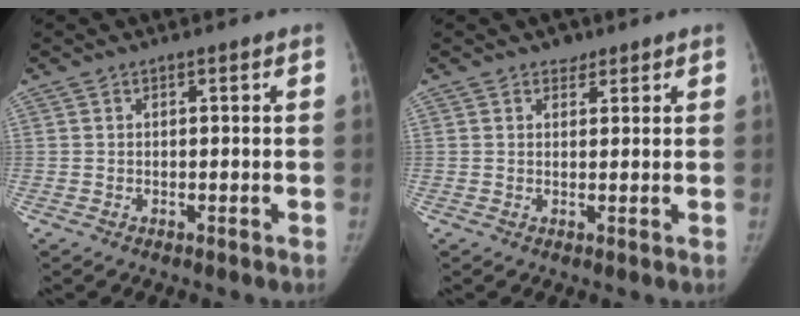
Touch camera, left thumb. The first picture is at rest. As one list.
[{"total": 2.0, "force": [1.4, 1.3, 0.4], "torque": [0.008, -0.007, 0.017]}]